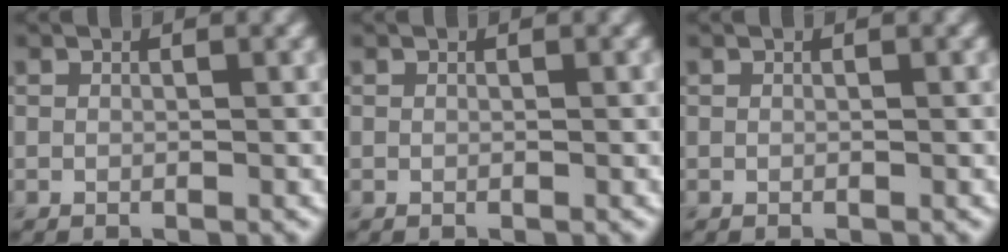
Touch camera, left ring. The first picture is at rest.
{"total": 0.0}
{"total": 0.0}